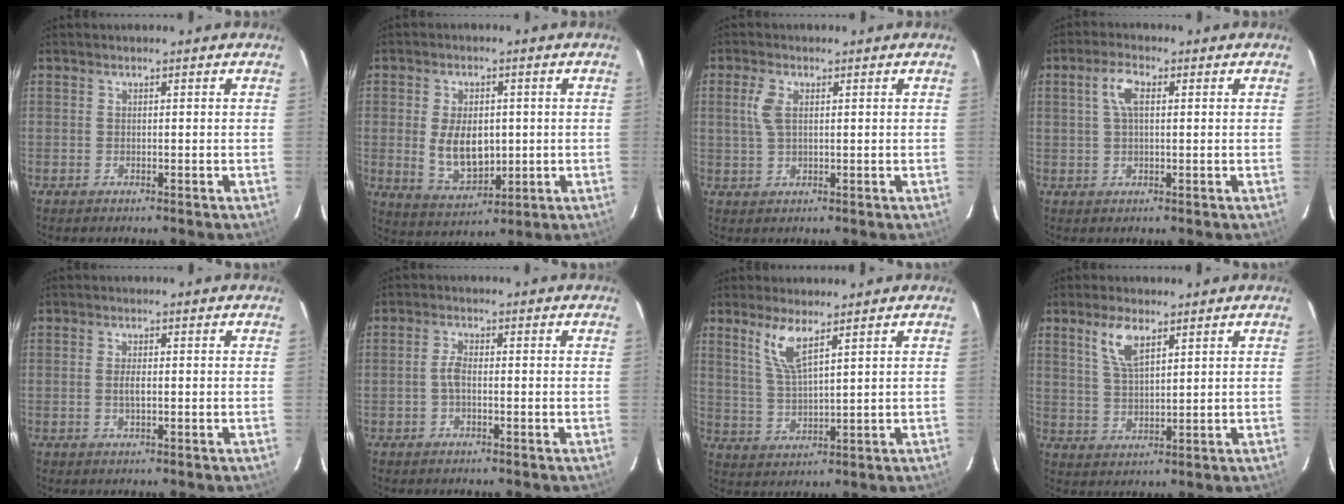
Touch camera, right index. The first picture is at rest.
{"total": 9.1, "force": [-0.1, 5.5, 7.2], "torque": [-0.143, -0.005, 0.012]}
{"total": 4.0, "force": [1.2, 1.9, 3.3], "torque": [-0.073, 0.005, 0.024]}
{"total": 4.4, "force": [1.1, 1.8, 3.8], "torque": [-0.075, 0.010, 0.021]}
{"total": 1.6, "force": [-0.2, 0.5, 1.5], "torque": [-0.031, 0.000, -0.005]}
{"total": 2.2, "force": [-0.5, 0.7, 2.0], "torque": [-0.044, 0.006, -0.011]}
{"total": 6.3, "force": [4.0, 1.1, 4.7], "torque": [-0.099, -0.006, 0.086]}
{"total": 6.2, "force": [3.6, 2.3, 4.6], "torque": [-0.089, 0.003, 0.076]}